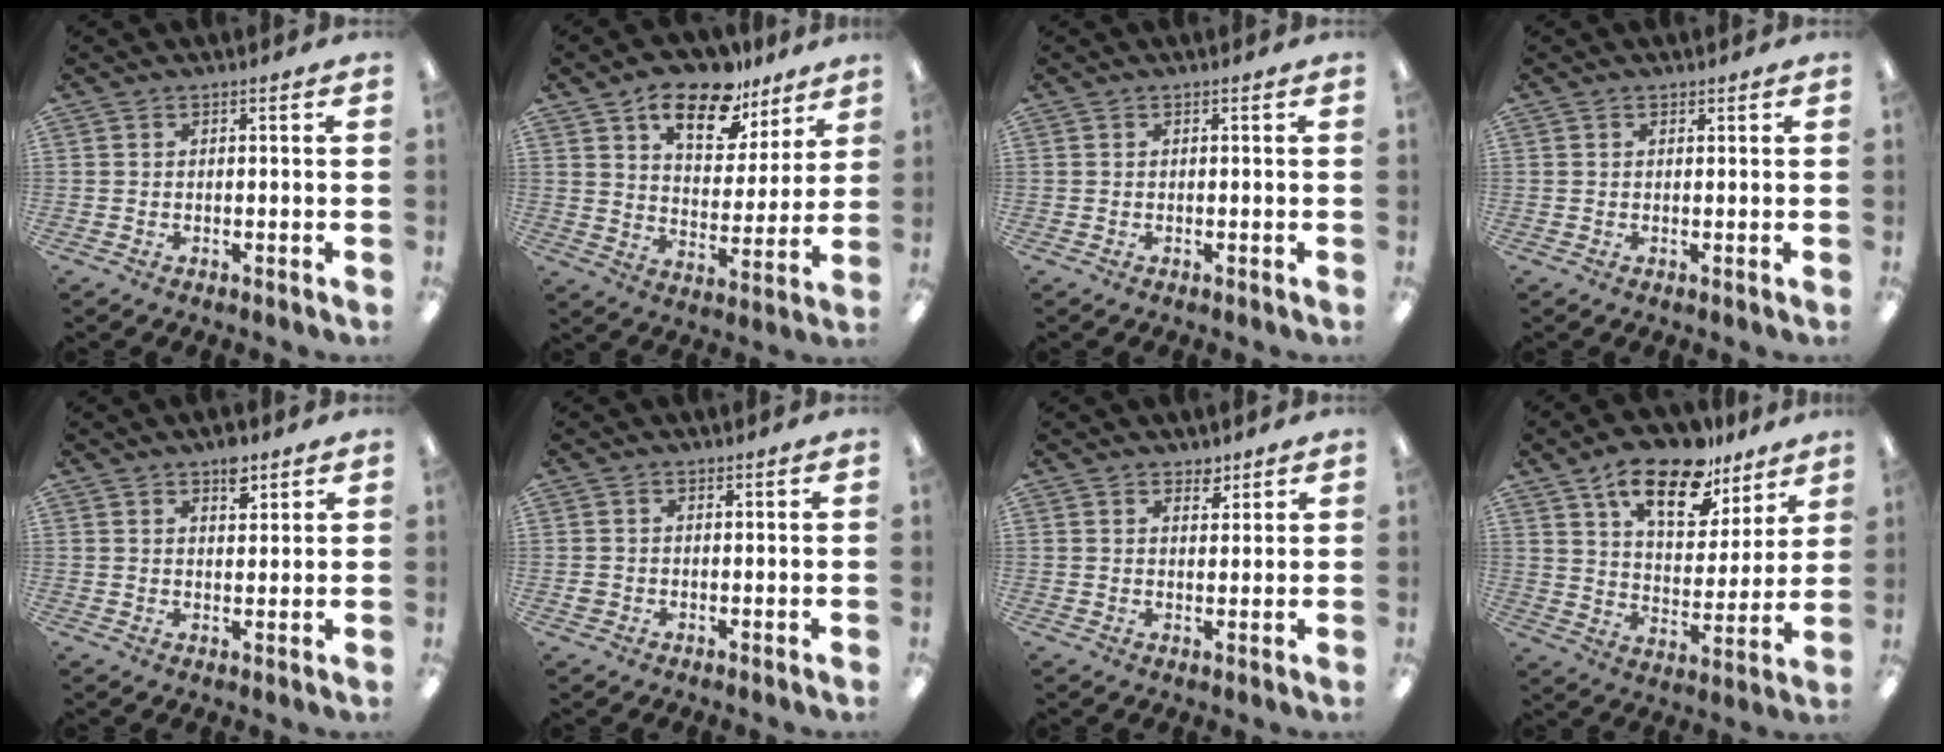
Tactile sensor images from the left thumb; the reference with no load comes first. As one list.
[{"total": 15.0, "force": [10.7, 7.2, 7.8], "torque": [-0.114, -0.058, 0.185]}, {"total": 0.0}, {"total": 0.7, "force": [0.5, 0.4, 0.1], "torque": [-0.002, 0.003, 0.008]}, {"total": 5.0, "force": [3.3, 2.7, 2.6], "torque": [-0.017, -0.017, 0.051]}, {"total": 1.6, "force": [0.2, 1.6, 0.4], "torque": [0.000, 0.001, -0.001]}, {"total": 3.4, "force": [2.6, 2.1, 0.8], "torque": [0.003, -0.013, 0.042]}, {"total": 17.7, "force": [12.4, 8.1, 9.7], "torque": [-0.155, -0.066, 0.211]}]